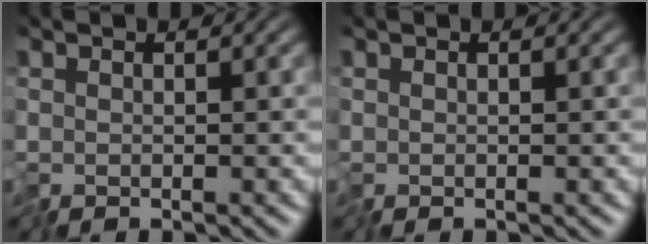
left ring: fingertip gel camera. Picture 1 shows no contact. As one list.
[{"total": 0.0}]